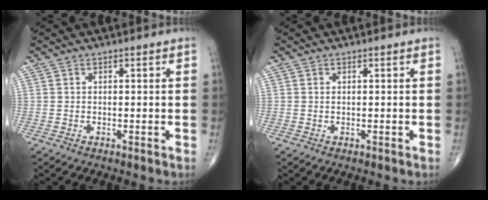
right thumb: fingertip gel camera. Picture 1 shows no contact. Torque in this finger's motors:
{"motor_torque": [-0.14, 0.00, -0.26, -0.19, 0.05]}